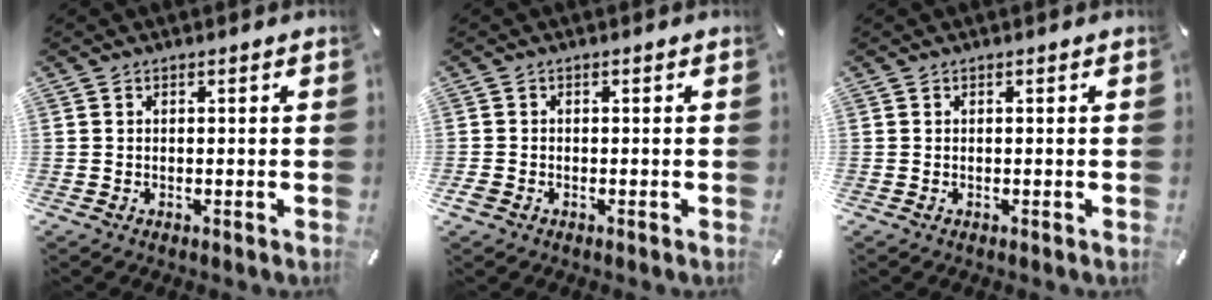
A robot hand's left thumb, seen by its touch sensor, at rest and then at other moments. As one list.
[{"total": 1.1, "force": [-0.7, 0.7, 0.5], "torque": [-0.014, -0.001, -0.017]}, {"total": 0.0}]